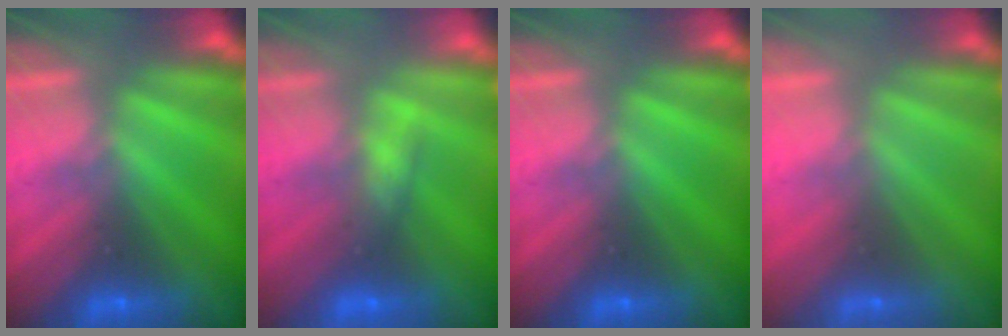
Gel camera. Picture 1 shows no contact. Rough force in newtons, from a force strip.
{"total": 2.7}
{"total": 0.0}
{"total": 2.9}